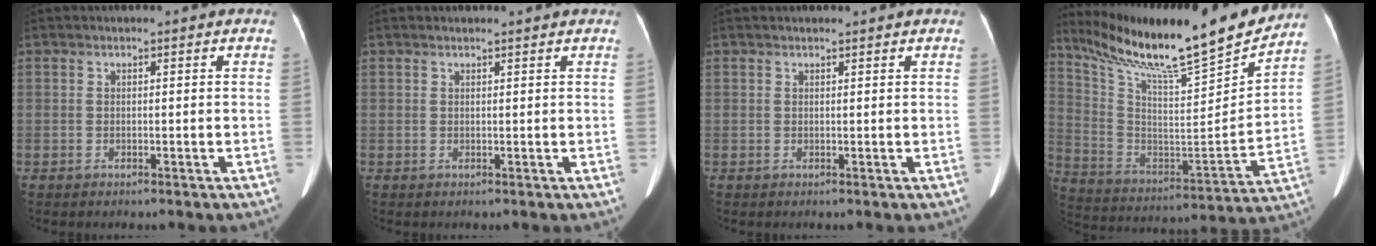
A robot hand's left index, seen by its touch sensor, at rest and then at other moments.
{"total": 2.0, "force": [1.9, 0.2, 0.5], "torque": [-0.011, 0.012, 0.026]}
{"total": 2.3, "force": [2.1, 0.4, 0.9], "torque": [-0.011, 0.021, 0.028]}
{"total": 25.6, "force": [22.0, 1.3, 12.9], "torque": [-0.242, -0.041, 0.350]}